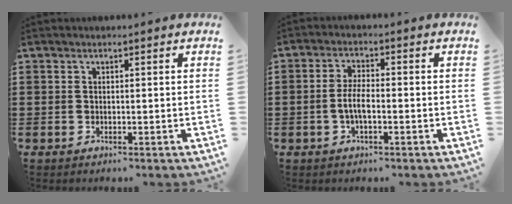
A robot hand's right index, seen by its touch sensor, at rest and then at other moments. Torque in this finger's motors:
{"motor_torque": [2.14, 0.00, 0.41, 0.08]}